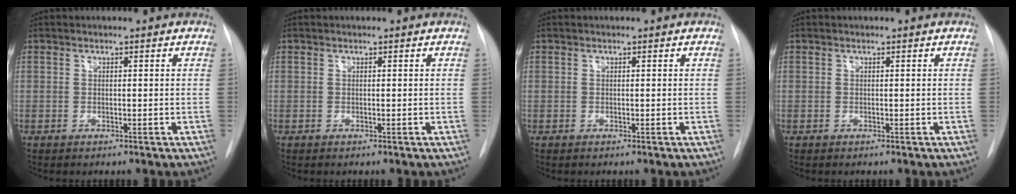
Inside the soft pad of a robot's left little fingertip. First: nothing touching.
{"total": 0.0}
{"total": 0.0}
{"total": 0.0}